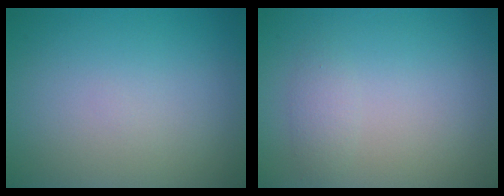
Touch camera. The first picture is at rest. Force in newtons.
{"total": 1.2, "press": 1.2, "slide": 0.1}